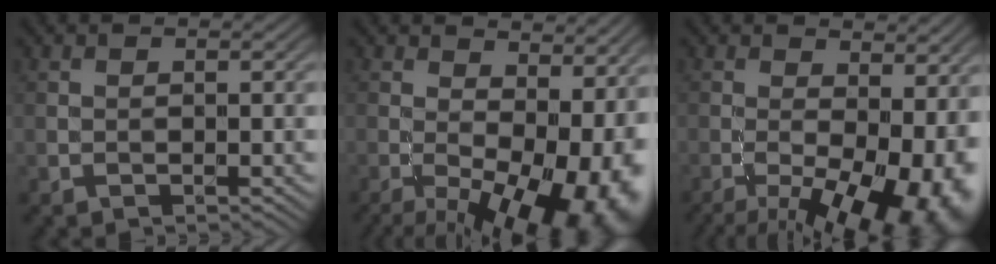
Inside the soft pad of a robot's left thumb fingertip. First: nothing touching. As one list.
[{"total": 18.0, "force": [-2.8, 8.8, 15.5], "torque": [-0.187, -0.015, -0.006]}, {"total": 17.1, "force": [-5.3, 7.6, 14.4], "torque": [-0.198, -0.018, -0.050]}]